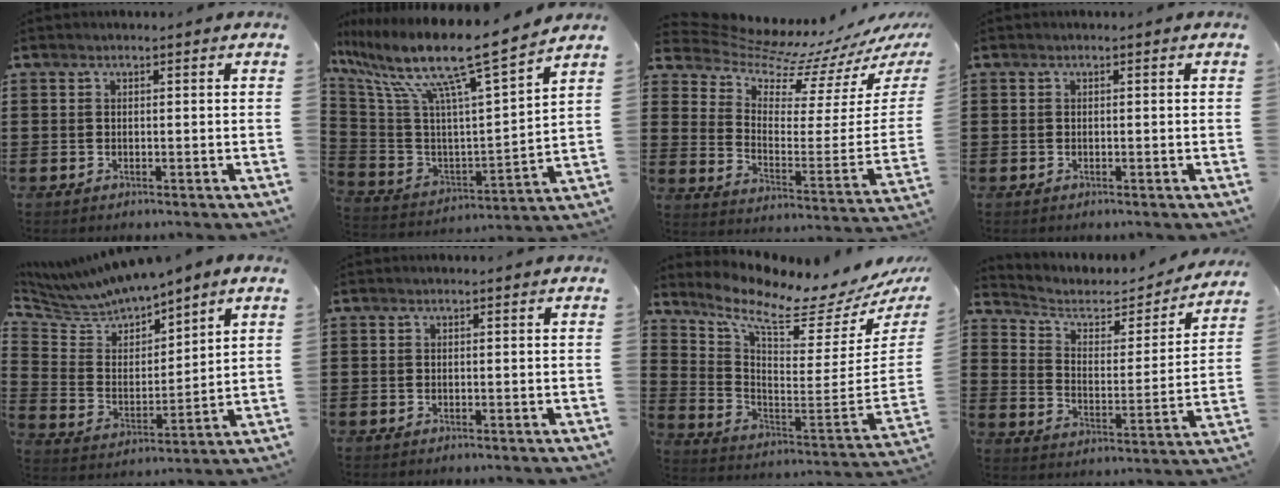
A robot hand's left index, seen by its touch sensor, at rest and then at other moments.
{"total": 13.1, "force": [9.6, 0.7, 8.9], "torque": [-0.200, -0.063, 0.150]}
{"total": 7.9, "force": [7.5, 1.7, 1.6], "torque": [-0.064, -0.084, 0.126]}
{"total": 0.0}
{"total": 6.0, "force": [5.8, 1.3, 0.0], "torque": [-0.043, -0.044, 0.099]}
{"total": 0.0}
{"total": 8.2, "force": [6.2, 1.2, 5.2], "torque": [-0.117, -0.067, 0.093]}
{"total": 4.1, "force": [3.1, 2.1, 1.6], "torque": [-0.053, -0.017, 0.045]}